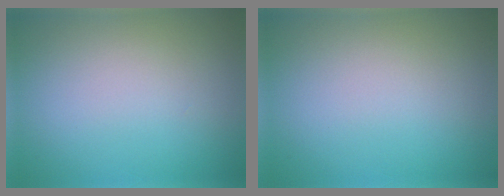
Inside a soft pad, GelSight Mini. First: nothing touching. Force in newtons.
{"total": 0.0}